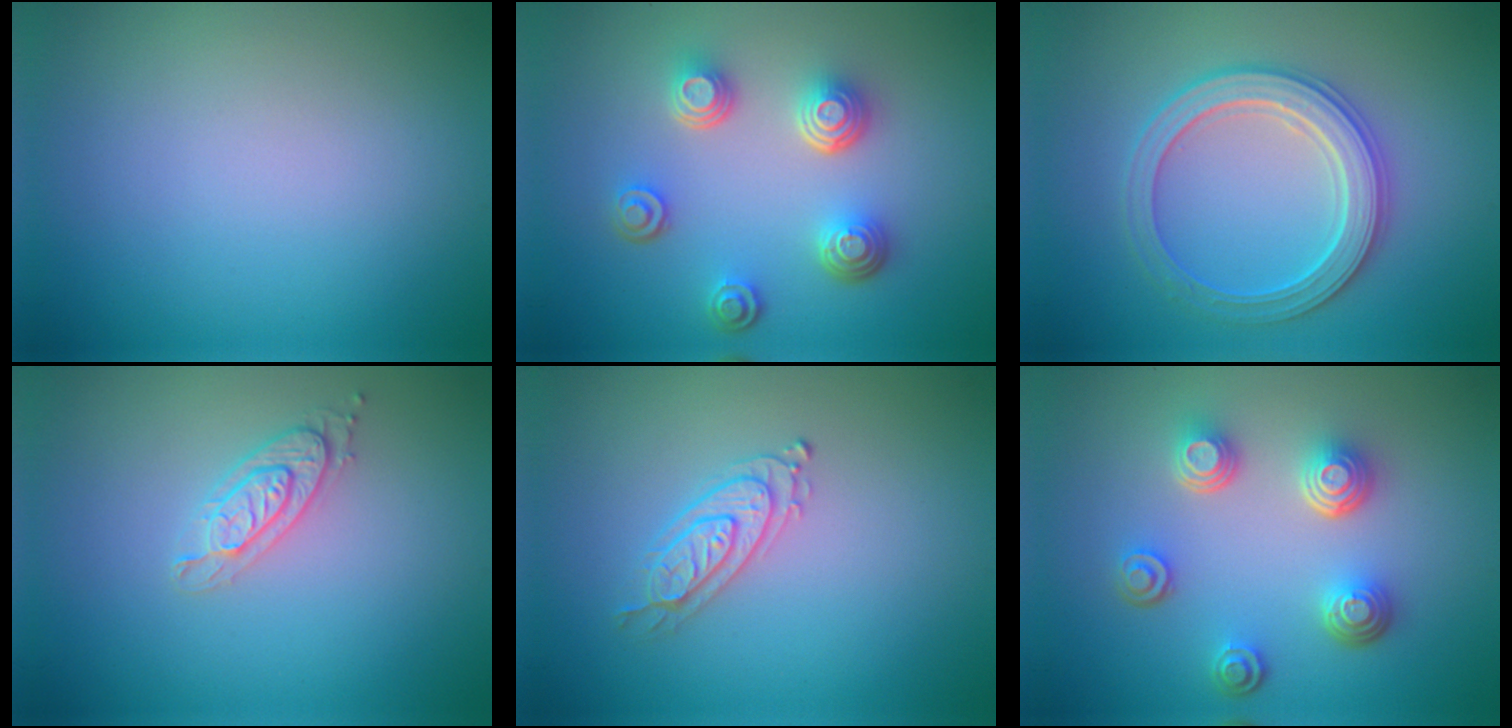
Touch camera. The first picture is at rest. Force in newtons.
{"total": 4.6, "press": 3.5, "slide": 3.0}
{"total": 3.9, "press": 3.8, "slide": 0.9}
{"total": 2.1, "press": 2.1, "slide": 0.4}
{"total": 2.1, "press": 2.1, "slide": 0.5}
{"total": 4.6, "press": 3.5, "slide": 3.0}